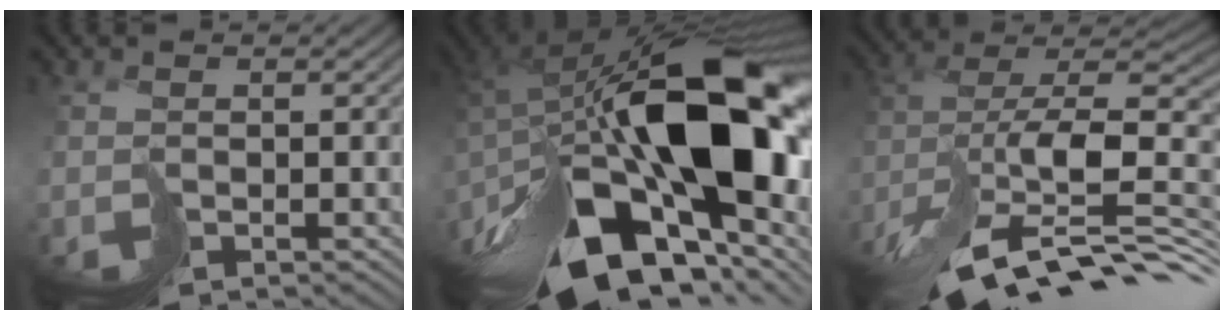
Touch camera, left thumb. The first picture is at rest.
{"total": 18.5, "force": [-3.8, 10.3, 14.8], "torque": [-0.275, -0.023, -0.044]}
{"total": 13.9, "force": [-6.4, 6.0, 10.8], "torque": [-0.217, 0.007, -0.105]}